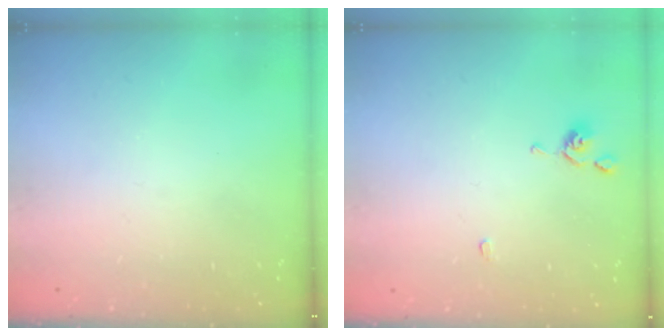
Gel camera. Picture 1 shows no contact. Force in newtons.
{"total": 0.9, "press": 0.8, "slide": 0.4}